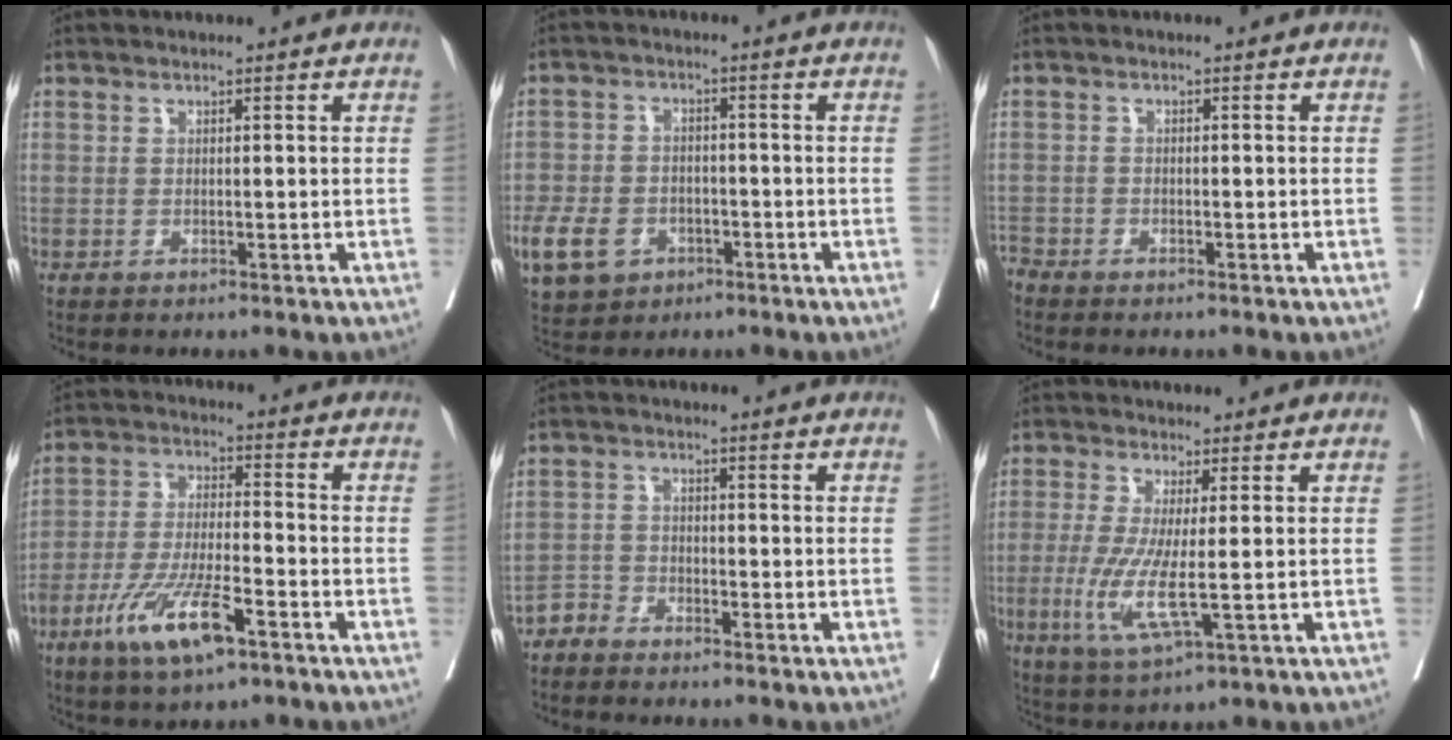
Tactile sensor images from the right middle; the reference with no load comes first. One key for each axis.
{"total": 13.9, "fx": -6.1, "fy": 10.7, "fz": 6.5, "tx": -0.186, "ty": 0.002, "tz": -0.094}
{"total": 1.7, "fx": -1.6, "fy": 0.3, "fz": -0.2, "tx": 0.007, "ty": -0.003, "tz": -0.032}
{"total": 11.3, "fx": -6.2, "fy": 2.4, "fz": 9.1, "tx": -0.183, "ty": -0.014, "tz": -0.112}
{"total": 2.2, "fx": -2.1, "fy": 0.5, "fz": -0.4, "tx": 0.015, "ty": -0.002, "tz": -0.044}
{"total": 7.9, "fx": -1.3, "fy": 0.9, "fz": 7.8, "tx": -0.169, "ty": -0.022, "tz": -0.025}